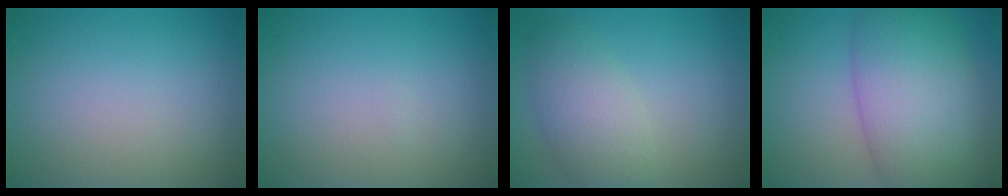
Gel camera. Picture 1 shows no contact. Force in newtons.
{"total": 0.0}
{"total": 4.3, "press": 4.3, "slide": 0.1}
{"total": 10.2, "press": 10.2, "slide": 0.4}